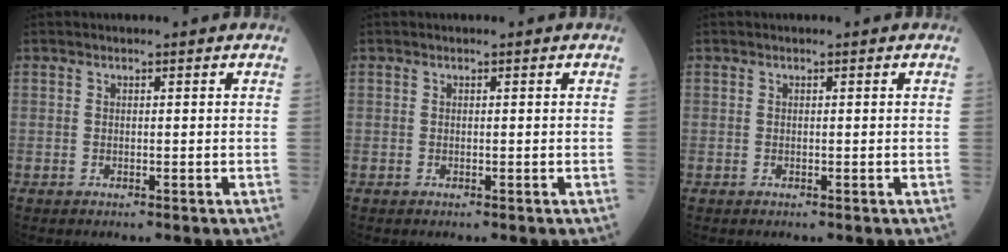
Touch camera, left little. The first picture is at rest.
{"total": 0.0}
{"total": 0.0}